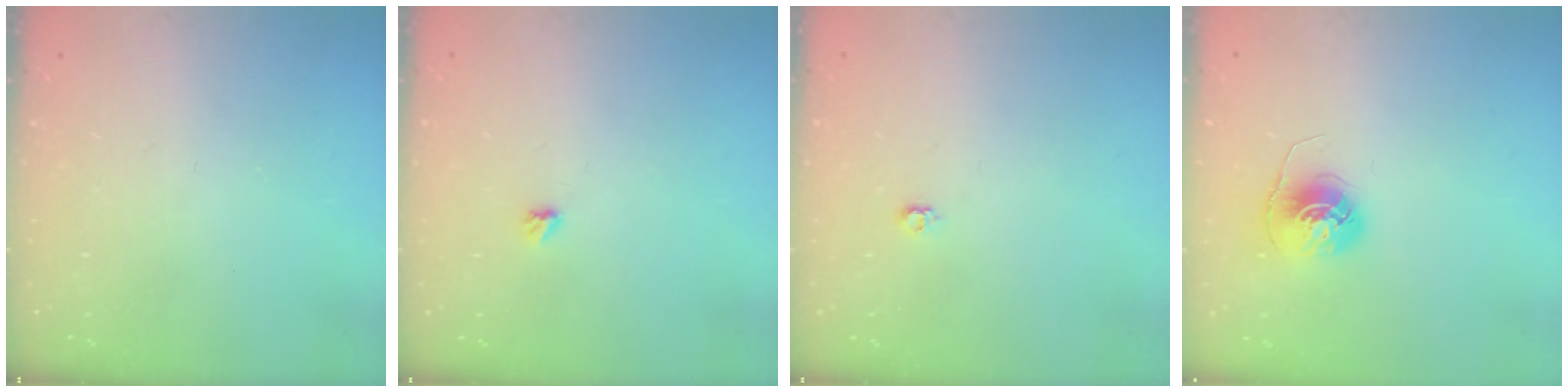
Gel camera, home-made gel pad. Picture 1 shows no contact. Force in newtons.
{"total": 2.9, "press": 2.9, "slide": 0.5}
{"total": 3.7, "press": 3.7, "slide": 0.4}
{"total": 6.1, "press": 6.1, "slide": 0.4}